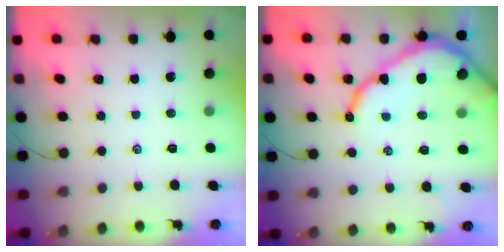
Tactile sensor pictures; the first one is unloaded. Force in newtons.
{"total": 11.9, "press": 11.8, "slide": 1.3}